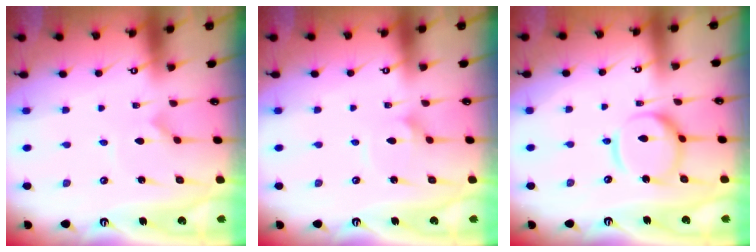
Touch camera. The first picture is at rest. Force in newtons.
{"total": 2.0, "press": 2.0, "slide": 0.1}
{"total": 13.1, "press": 13.0, "slide": 1.2}